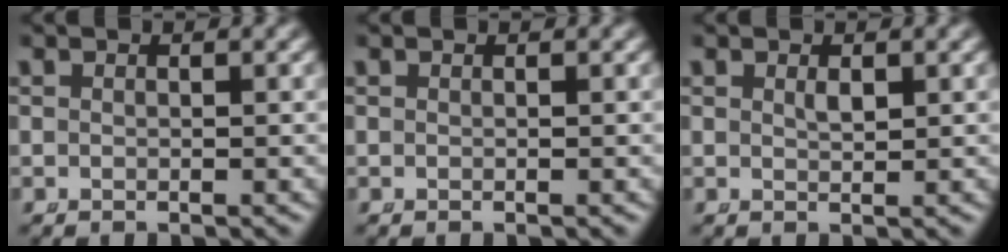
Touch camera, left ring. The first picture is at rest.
{"total": 0.0}
{"total": 0.8, "force": [0.3, 0.1, 0.7], "torque": [-0.016, -0.013, 0.014]}